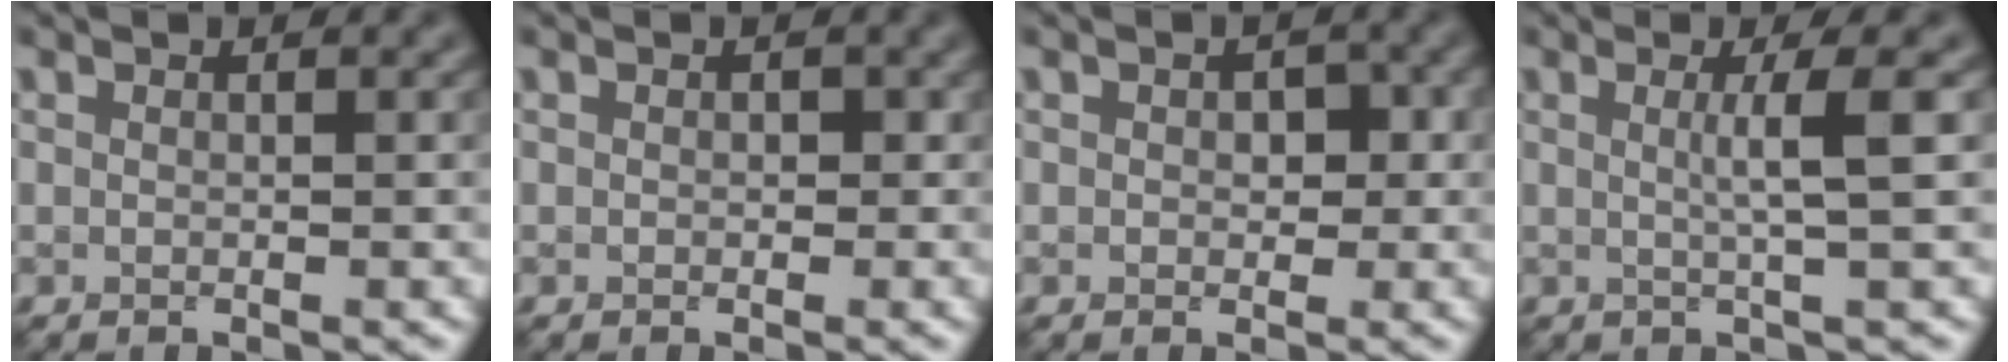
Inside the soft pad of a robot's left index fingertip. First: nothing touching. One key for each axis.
{"total": 0.7, "fx": 0.0, "fy": 0.6, "fz": 0.3, "tx": -0.001, "ty": -0.005, "tz": -0.003}
{"total": 2.0, "fx": 0.1, "fy": 1.4, "fz": 1.4, "tx": -0.017, "ty": -0.001, "tz": 0.000}
{"total": 3.3, "fx": 0.4, "fy": 0.6, "fz": 3.2, "tx": -0.051, "ty": 0.004, "tz": 0.000}